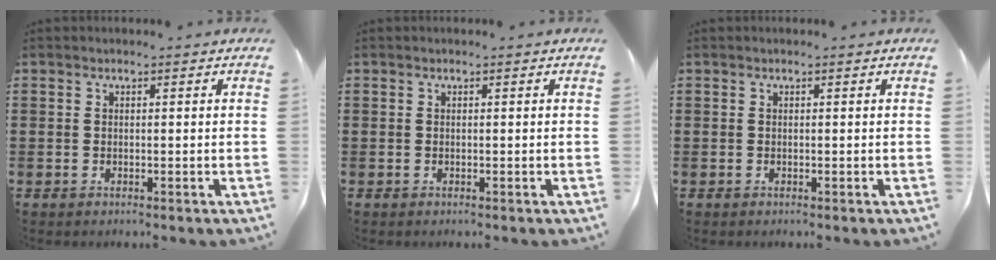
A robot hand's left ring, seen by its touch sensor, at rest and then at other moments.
{"total": 0.0}
{"total": 0.0}